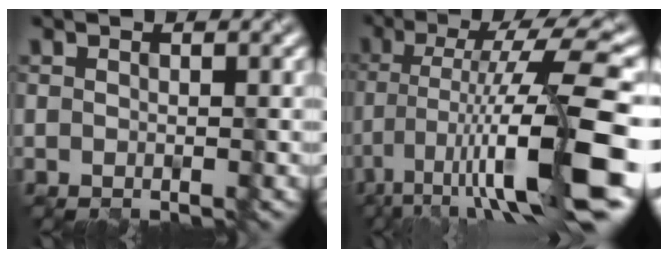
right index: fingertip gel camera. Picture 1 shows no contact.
{"total": 13.0, "force": [-4.8, 2.6, 11.8], "torque": [-0.190, 0.009, -0.076]}